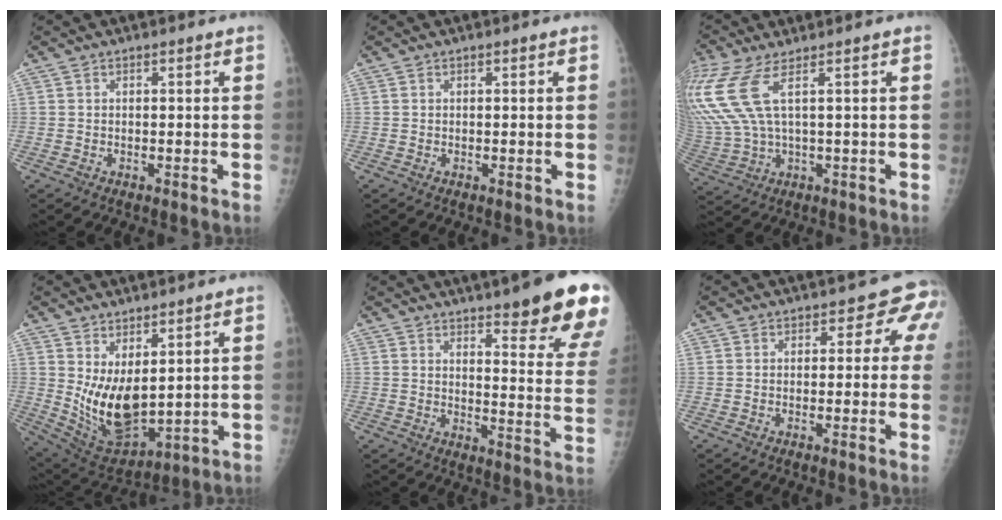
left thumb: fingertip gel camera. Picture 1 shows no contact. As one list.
[{"total": 0.0}, {"total": 12.9, "force": [5.1, 4.0, 11.2], "torque": [-0.310, -0.008, 0.112]}, {"total": 12.1, "force": [2.4, 5.9, 10.3], "torque": [-0.161, -0.041, 0.070]}, {"total": 19.7, "force": [13.9, 3.6, 13.5], "torque": [-0.148, -0.072, 0.168]}, {"total": 3.6, "force": [1.0, 2.8, 2.0], "torque": [0.015, 0.005, -0.008]}]